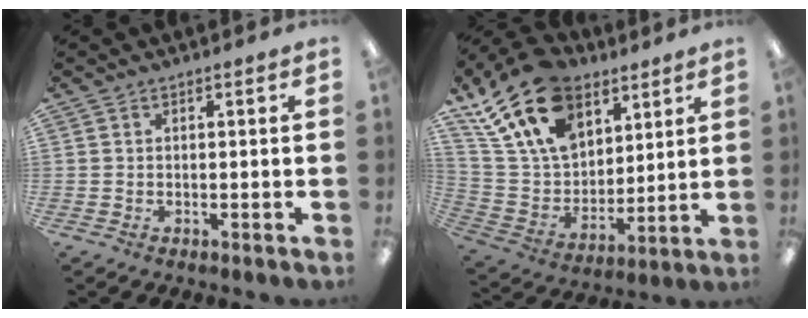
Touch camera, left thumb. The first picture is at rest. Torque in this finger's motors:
{"motor_torque": [0.41, 0.41, 1.36, -1.40, 0.36]}